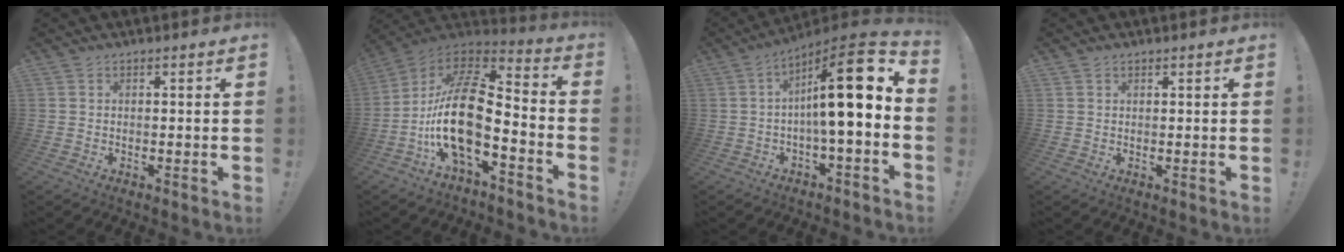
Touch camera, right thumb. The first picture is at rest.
{"total": 20.0, "force": [-4.7, 8.6, 17.5], "torque": [-0.350, 0.019, -0.084]}
{"total": 16.9, "force": [1.6, 3.0, 16.6], "torque": [-0.248, -0.005, 0.016]}
{"total": 0.9, "force": [0.7, 0.5, 0.2], "torque": [-0.004, 0.000, 0.014]}